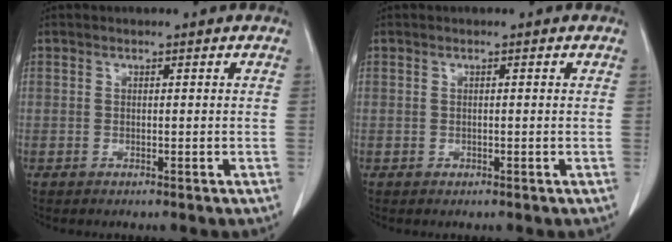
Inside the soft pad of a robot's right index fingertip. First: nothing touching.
{"total": 0.5, "force": [0.1, 0.5, 0.2], "torque": [-0.003, 0.002, 0.004]}